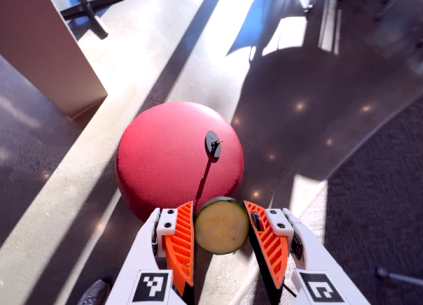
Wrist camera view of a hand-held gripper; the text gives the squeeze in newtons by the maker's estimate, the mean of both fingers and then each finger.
{"total": 8.8, "left": 8.9, "right": 8.8}